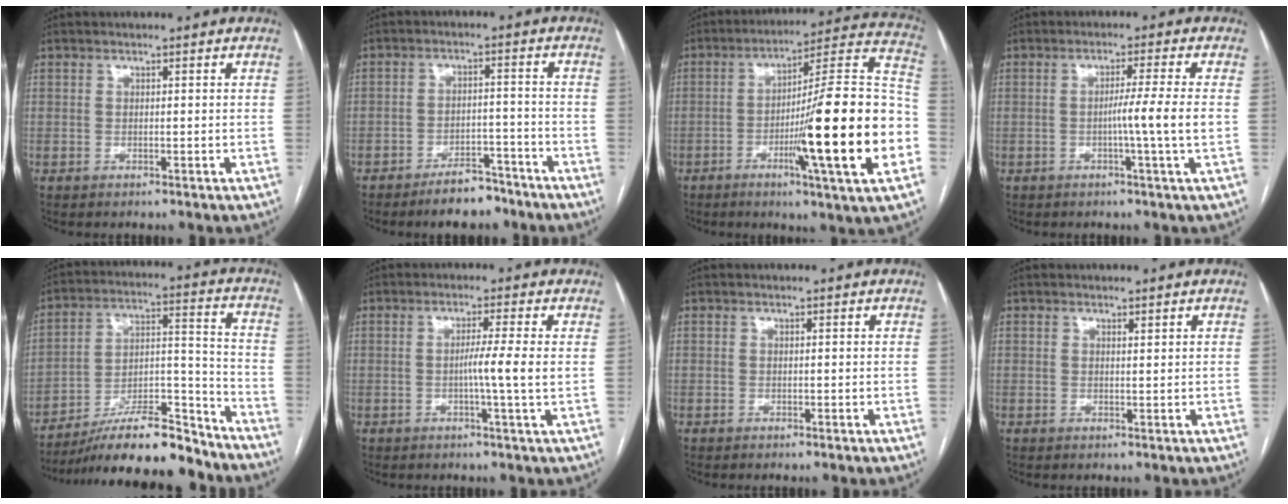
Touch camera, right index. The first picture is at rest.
{"total": 6.3, "force": [-5.2, 2.5, 2.7], "torque": [-0.038, 0.007, -0.078]}
{"total": 23.8, "force": [-6.0, 0.0, 23.0], "torque": [-0.290, -0.003, -0.098]}
{"total": 5.6, "force": [-0.8, -1.7, 5.2], "torque": [-0.081, -0.005, -0.012]}
{"total": 18.6, "force": [-16.4, 2.8, 8.3], "torque": [-0.135, 0.022, -0.276]}
{"total": 4.4, "force": [-0.3, -1.2, 4.3], "torque": [-0.070, -0.003, -0.006]}
{"total": 0.0}
{"total": 0.5, "force": [0.4, 0.0, 0.3], "torque": [-0.007, -0.003, 0.008]}